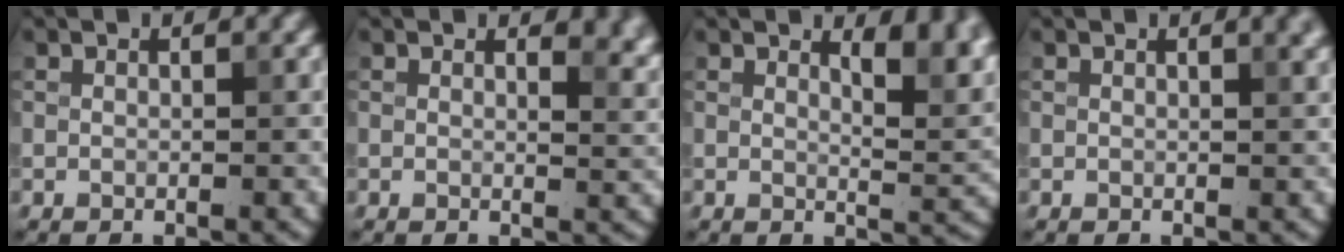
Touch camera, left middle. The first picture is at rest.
{"total": 2.8, "force": [2.0, 1.1, 1.6], "torque": [-0.014, -0.005, 0.025]}
{"total": 5.2, "force": [3.0, 2.0, 3.7], "torque": [-0.034, 0.000, 0.039]}
{"total": 1.8, "force": [1.0, 0.6, 1.4], "torque": [-0.007, 0.005, 0.009]}